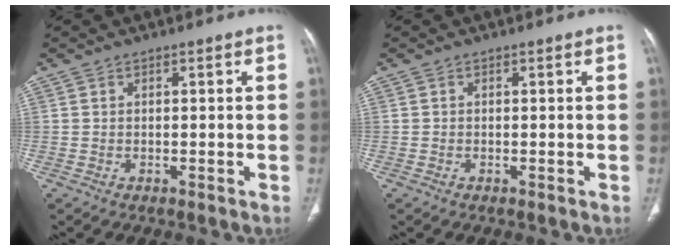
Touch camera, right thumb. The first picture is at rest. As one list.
[{"total": 0.0}]